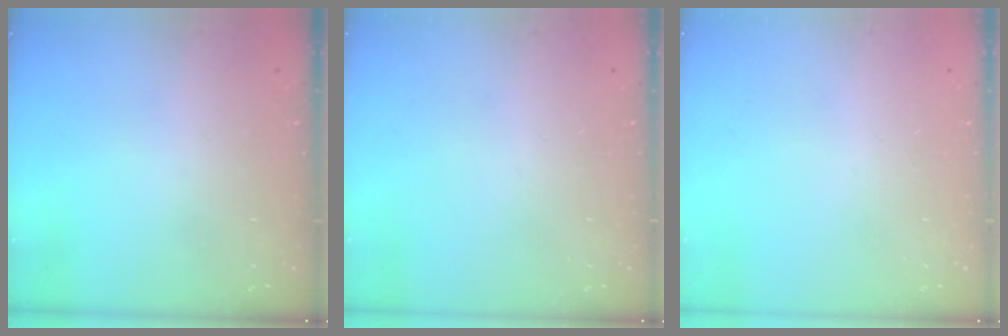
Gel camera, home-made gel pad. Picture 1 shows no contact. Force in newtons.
{"total": 0.0}
{"total": 0.0}